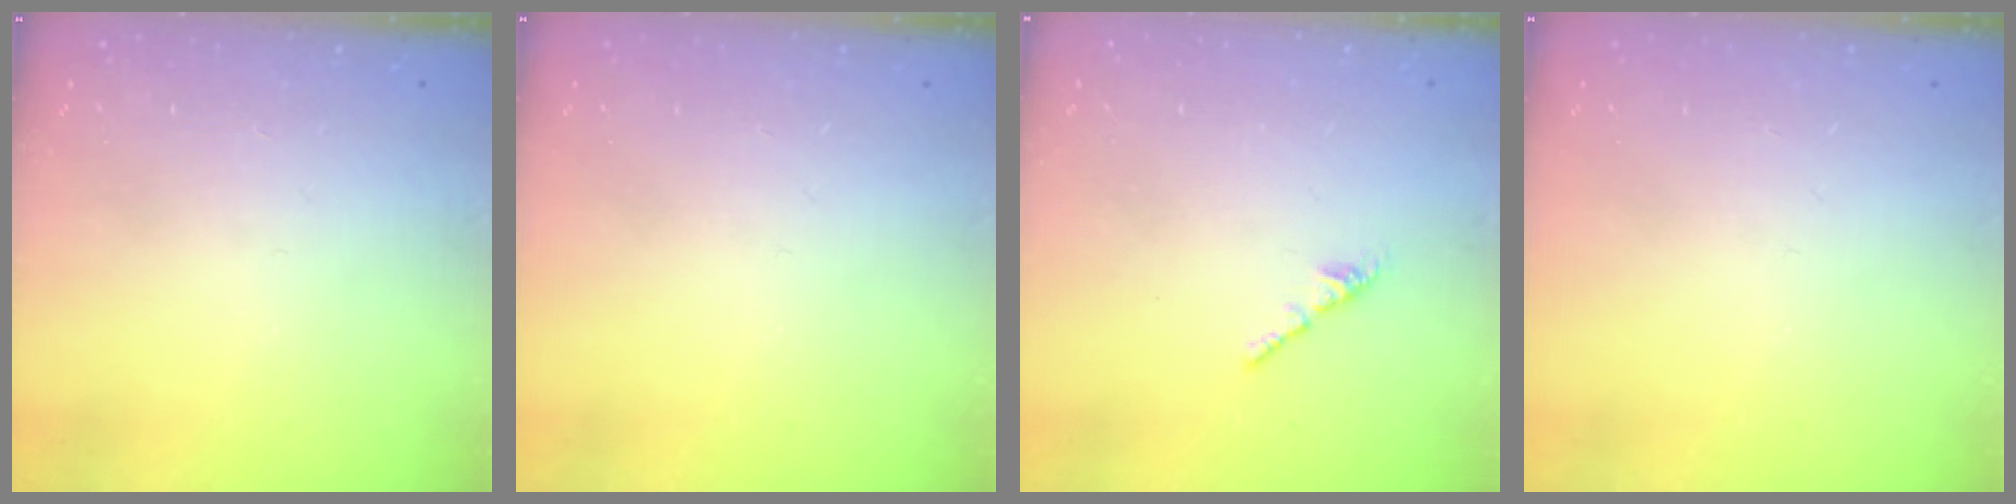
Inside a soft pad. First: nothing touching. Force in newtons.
{"total": 0.0}
{"total": 2.4, "press": 2.3, "slide": 0.8}
{"total": 0.0}